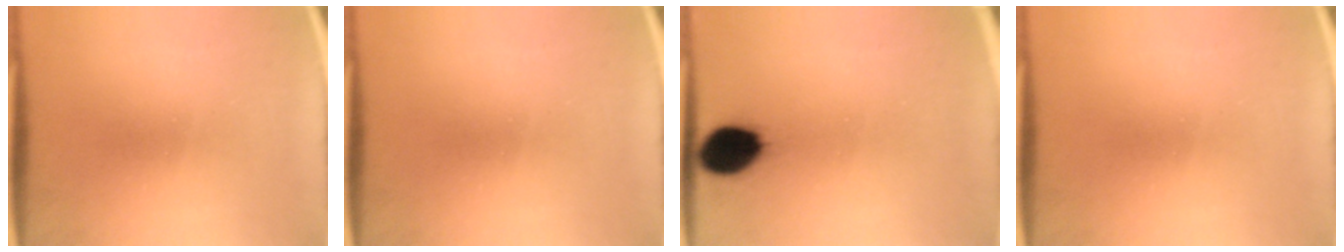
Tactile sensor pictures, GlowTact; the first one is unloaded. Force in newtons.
{"total": 0.0}
{"total": 9.5}
{"total": 0.0}